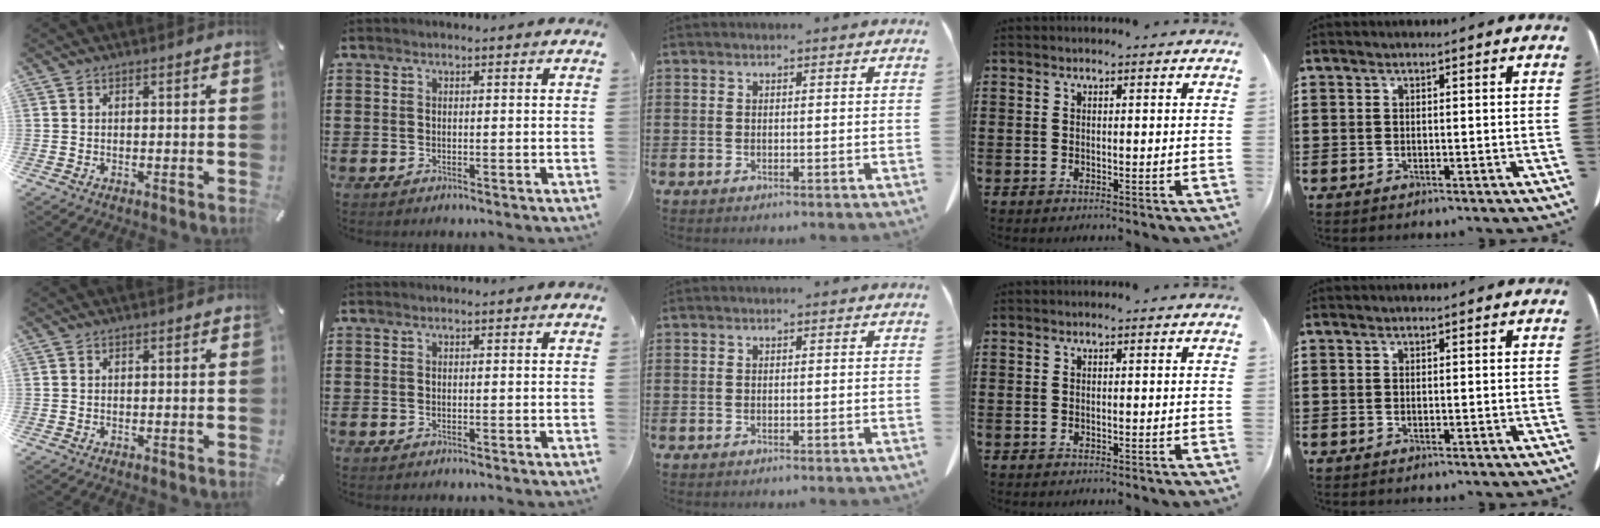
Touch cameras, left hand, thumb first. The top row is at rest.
{}